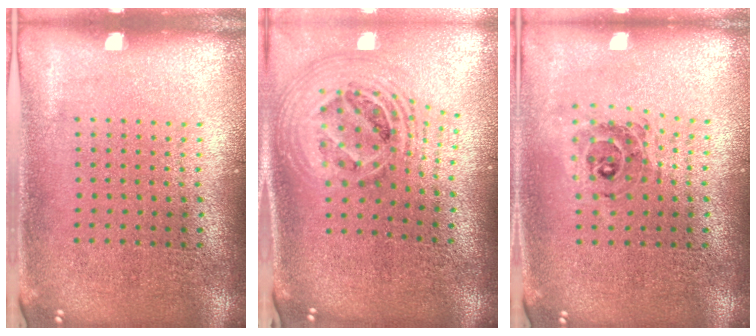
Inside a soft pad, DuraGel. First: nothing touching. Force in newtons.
{"total": 2.5, "press": 1.8, "slide": 1.8}
{"total": 0.7, "press": 0.7, "slide": 0.1}